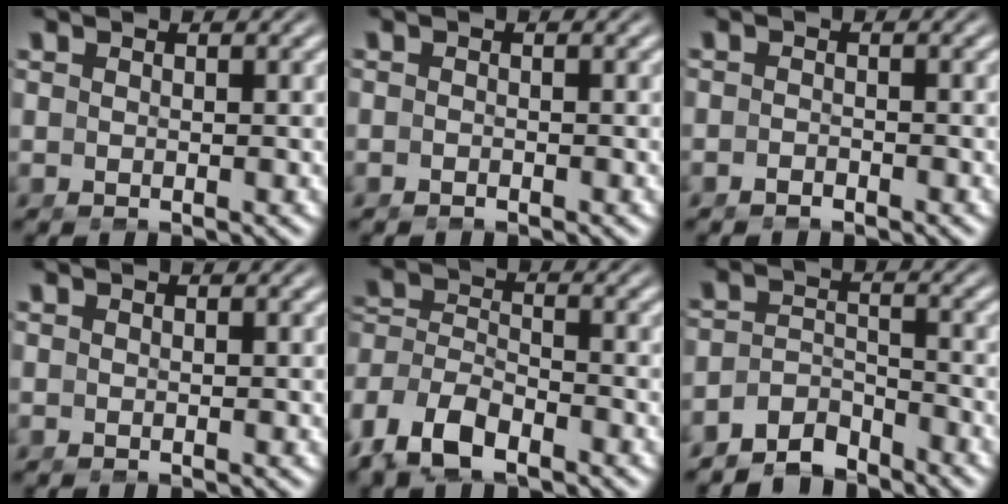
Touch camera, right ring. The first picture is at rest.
{"total": 0.8, "force": [-0.8, -0.2, -0.1], "torque": [-0.001, -0.008, -0.010]}
{"total": 1.3, "force": [-1.3, 0.0, -0.1], "torque": [0.000, -0.010, -0.019]}
{"total": 0.0}
{"total": 8.3, "force": [-3.8, 6.4, 3.5], "torque": [-0.104, -0.039, -0.056]}
{"total": 6.0, "force": [-4.7, 3.2, 2.0], "torque": [-0.037, -0.030, -0.071]}